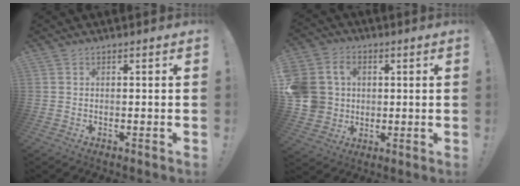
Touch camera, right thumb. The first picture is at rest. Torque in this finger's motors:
{"motor_torque": [1.46, 1.48, 0.14, -0.05, 0.06]}